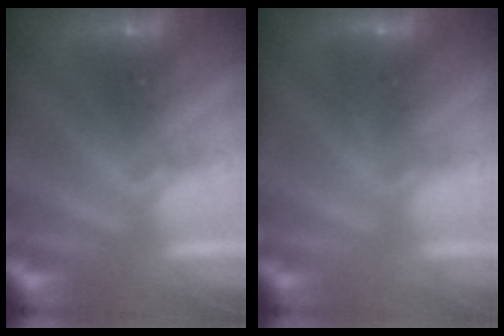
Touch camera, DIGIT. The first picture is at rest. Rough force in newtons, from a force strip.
{"total": 2.9}